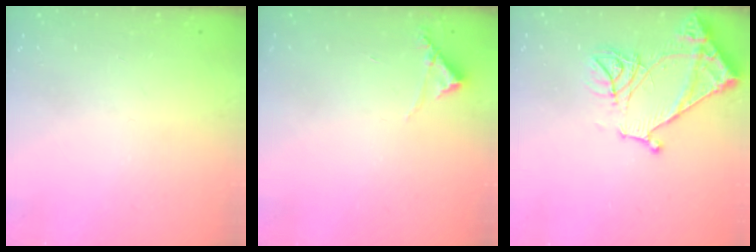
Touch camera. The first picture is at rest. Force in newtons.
{"total": 3.8, "press": 3.8, "slide": 0.2}
{"total": 13.5, "press": 13.4, "slide": 1.3}